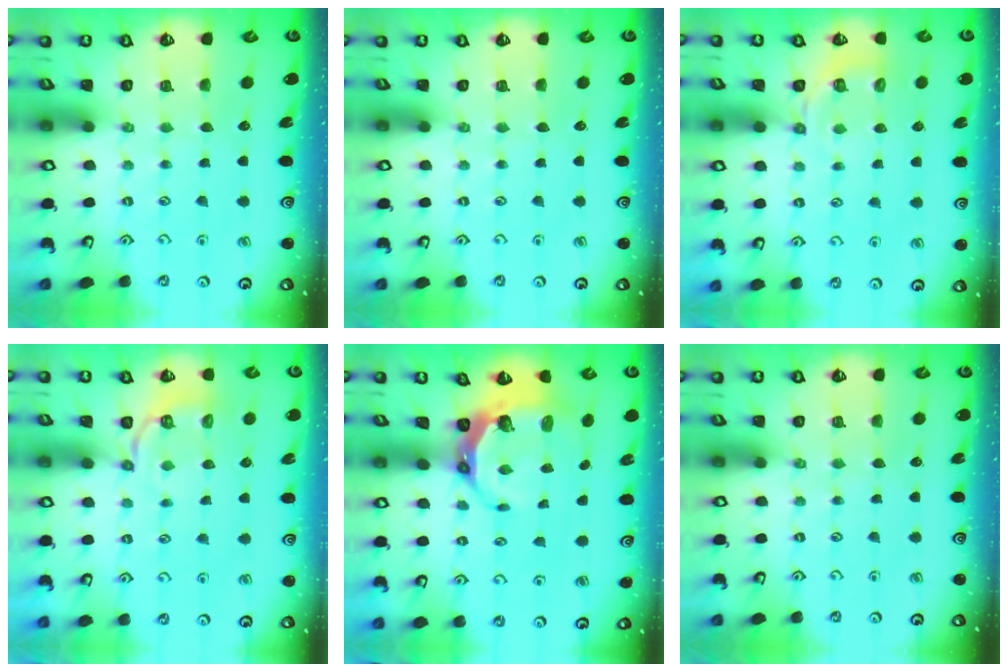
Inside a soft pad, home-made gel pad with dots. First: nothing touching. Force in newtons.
{"total": 0.0}
{"total": 5.0, "press": 4.6, "slide": 2.0}
{"total": 5.5, "press": 5.1, "slide": 1.9}
{"total": 8.1, "press": 7.0, "slide": 4.1}
{"total": 0.0}